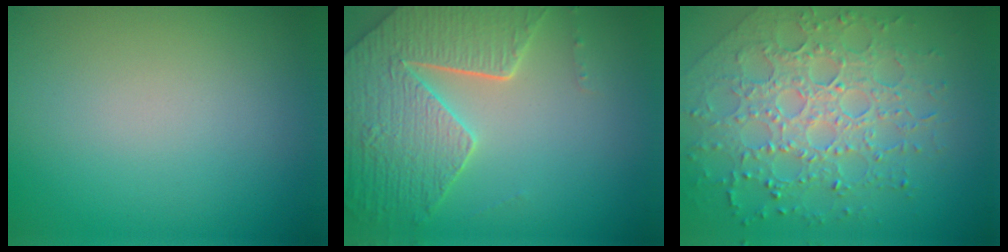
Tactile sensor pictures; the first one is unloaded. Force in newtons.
{"total": 7.3, "press": 5.5, "slide": 4.7}
{"total": 7.7, "press": 5.5, "slide": 5.4}